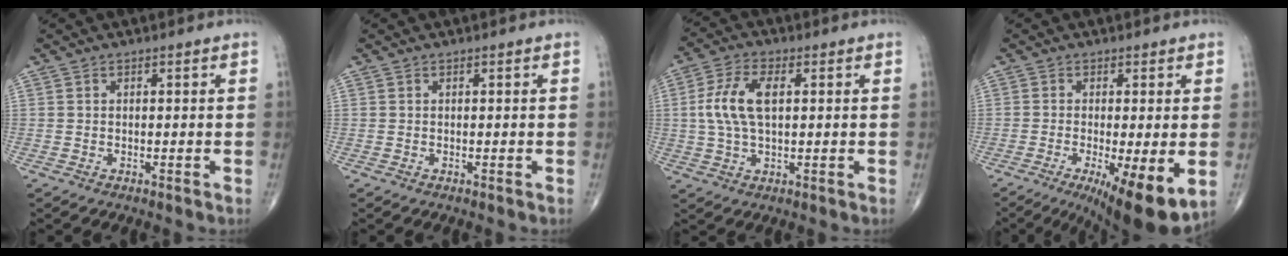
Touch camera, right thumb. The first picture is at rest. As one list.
[{"total": 0.0}, {"total": 9.2, "force": [1.3, 4.6, 7.8], "torque": [-0.170, 0.010, 0.024]}, {"total": 12.3, "force": [-3.8, 3.1, 11.3], "torque": [-0.162, -0.023, -0.051]}]